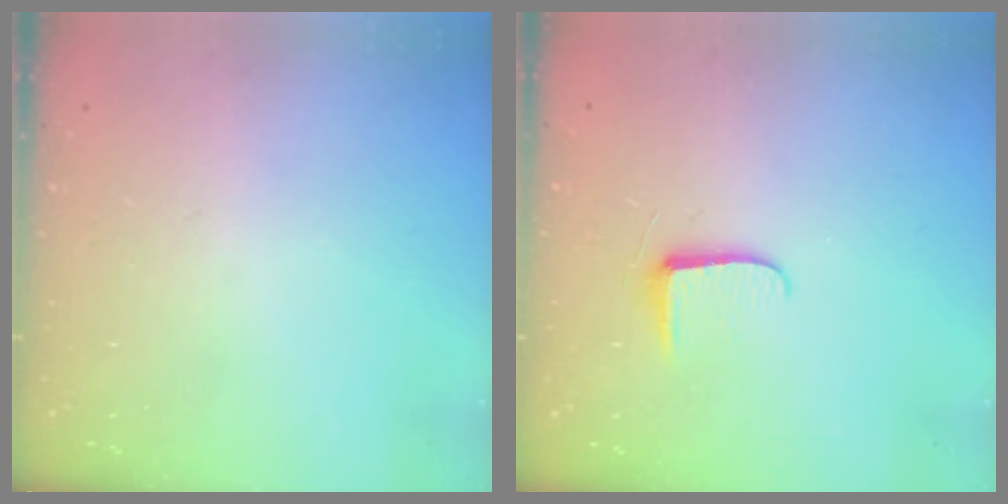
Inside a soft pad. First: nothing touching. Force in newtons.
{"total": 5.6, "press": 5.6, "slide": 0.7}